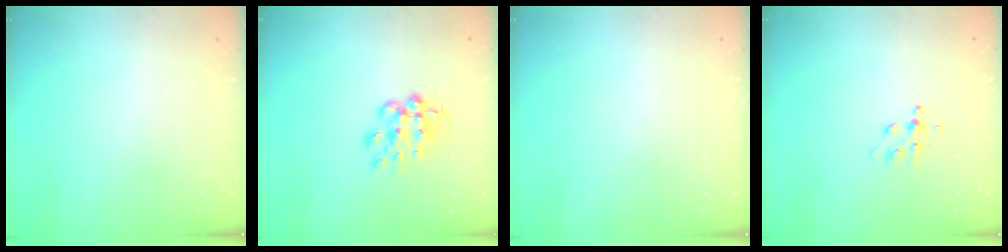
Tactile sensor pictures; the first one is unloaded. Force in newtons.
{"total": 10.4, "press": 10.4, "slide": 0.8}
{"total": 0.6, "press": 0.5, "slide": 0.2}
{"total": 5.8, "press": 5.8, "slide": 0.7}